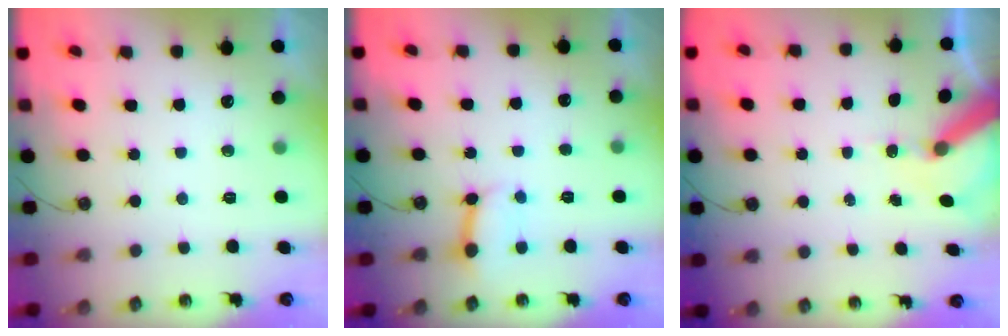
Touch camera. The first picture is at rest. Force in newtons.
{"total": 6.8, "press": 6.8, "slide": 0.5}
{"total": 9.1, "press": 9.0, "slide": 1.4}